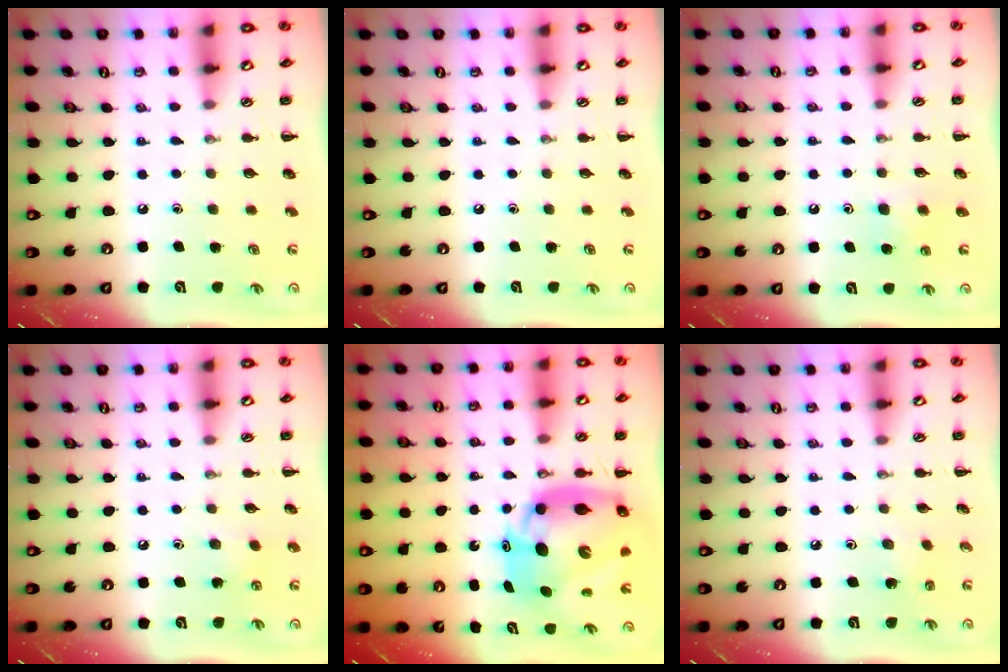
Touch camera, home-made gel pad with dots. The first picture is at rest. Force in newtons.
{"total": 0.0}
{"total": 4.1, "press": 3.8, "slide": 1.5}
{"total": 5.8, "press": 5.6, "slide": 1.5}
{"total": 16.5, "press": 15.8, "slide": 4.6}
{"total": 1.4, "press": 1.3, "slide": 0.5}